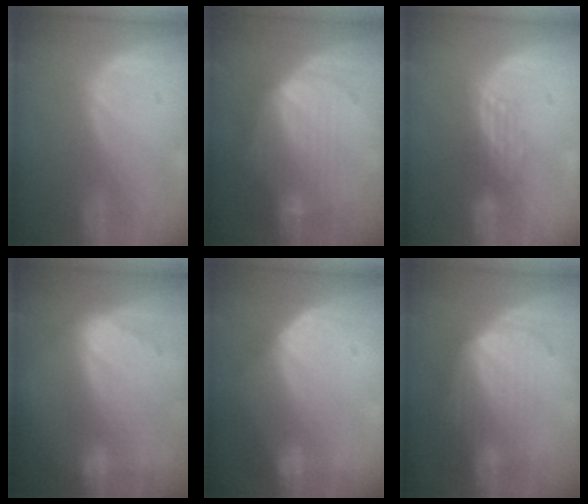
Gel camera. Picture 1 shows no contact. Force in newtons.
{"total": 7.5, "press": 7.4, "slide": 1.2}
{"total": 2.8, "press": 2.4, "slide": 1.4}
{"total": 9.3, "press": 8.1, "slide": 4.4}
{"total": 7.1, "press": 5.9, "slide": 3.8}
{"total": 7.1, "press": 6.5, "slide": 2.9}